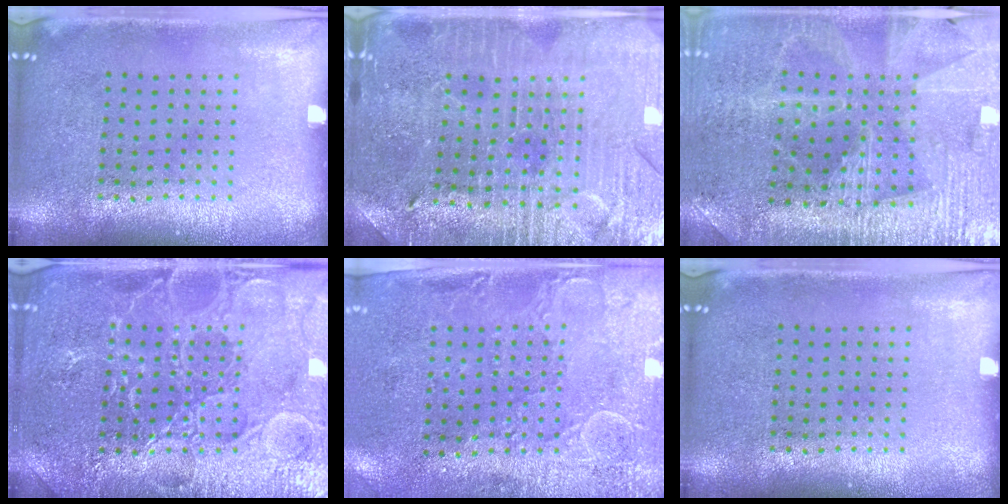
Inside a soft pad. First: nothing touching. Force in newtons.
{"total": 3.3, "press": 3.2, "slide": 0.5}
{"total": 2.9, "press": 2.9, "slide": 0.6}
{"total": 4.4, "press": 4.4, "slide": 0.5}
{"total": 3.0, "press": 2.3, "slide": 1.9}
{"total": 0.0}